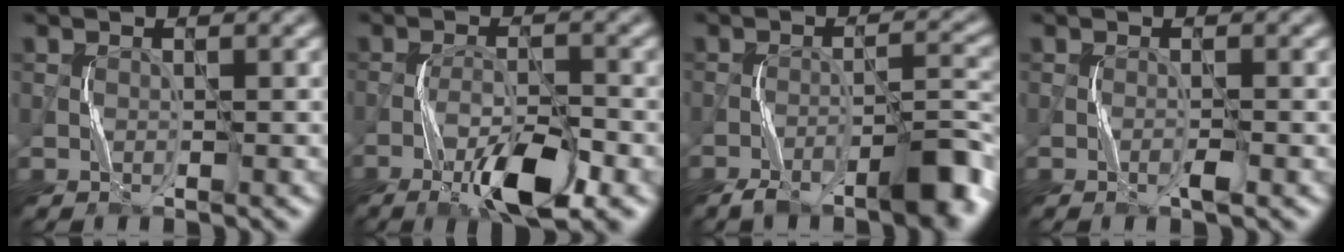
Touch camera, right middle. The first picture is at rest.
{"total": 6.9, "force": [-4.0, 1.7, 5.3], "torque": [-0.098, -0.001, -0.067]}
{"total": 6.2, "force": [-4.4, 1.3, 4.2], "torque": [-0.063, 0.007, -0.074]}
{"total": 0.9, "force": [-0.5, 0.0, 0.7], "torque": [-0.014, 0.001, -0.011]}